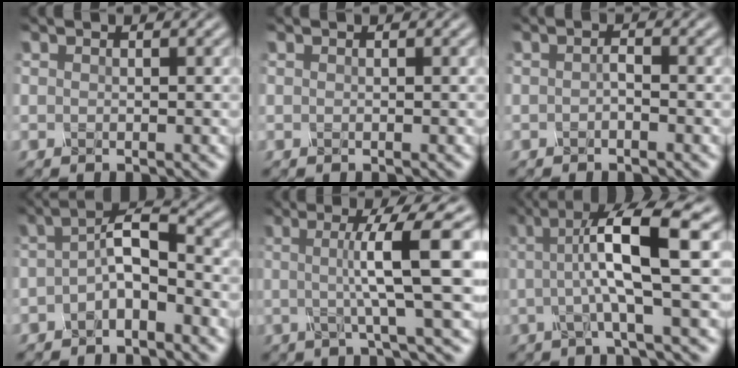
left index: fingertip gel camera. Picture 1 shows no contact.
{"total": 0.0}
{"total": 0.8, "force": [-0.4, 0.3, 0.7], "torque": [-0.014, 0.001, -0.007]}
{"total": 3.5, "force": [-1.3, 1.2, 3.1], "torque": [-0.059, 0.013, -0.031]}
{"total": 8.2, "force": [0.8, 1.1, 8.1], "torque": [-0.119, 0.013, 0.011]}
{"total": 8.0, "force": [1.0, 1.2, 7.8], "torque": [-0.124, 0.011, 0.015]}